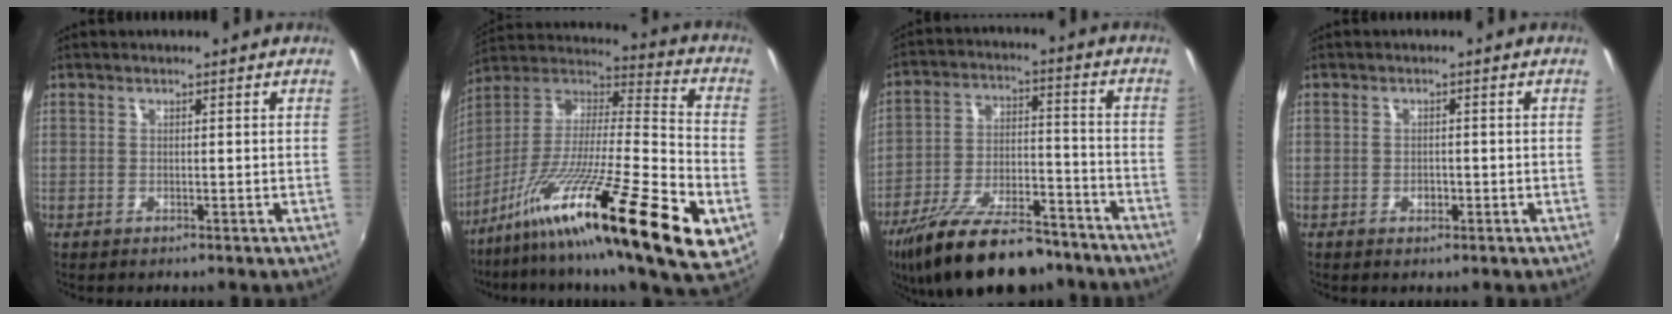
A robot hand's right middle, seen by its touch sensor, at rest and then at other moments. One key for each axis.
{"total": 29.1, "fx": -13.1, "fy": 3.9, "fz": 25.7, "tx": -0.405, "ty": -0.038, "tz": -0.229}
{"total": 20.9, "fx": -16.0, "fy": 7.3, "fz": 11.3, "tx": -0.208, "ty": -0.019, "tz": -0.248}
{"total": 1.2, "fx": -0.4, "fy": 0.9, "fz": 0.6, "tx": -0.008, "ty": 0.002, "tz": -0.005}